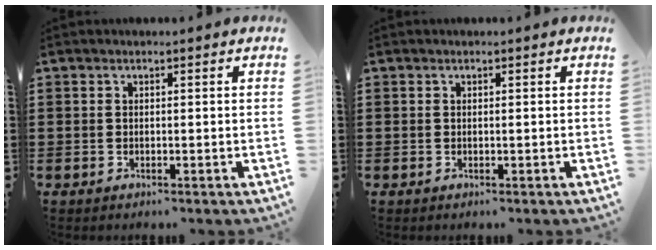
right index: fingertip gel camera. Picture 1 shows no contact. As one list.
[{"total": 0.0}]